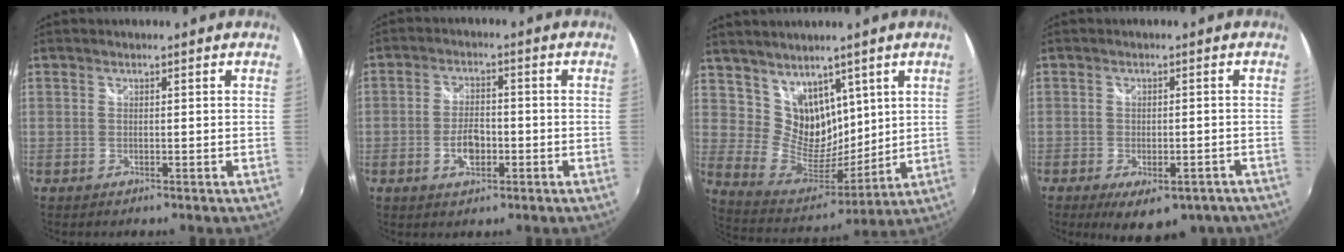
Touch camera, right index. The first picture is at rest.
{"total": 5.7, "force": [-1.9, 3.0, 4.4], "torque": [-0.091, 0.002, -0.030]}
{"total": 13.2, "force": [7.8, 9.1, 5.5], "torque": [-0.102, -0.002, 0.165]}
{"total": 10.5, "force": [-7.1, 4.7, 6.2], "torque": [-0.114, -0.020, -0.084]}